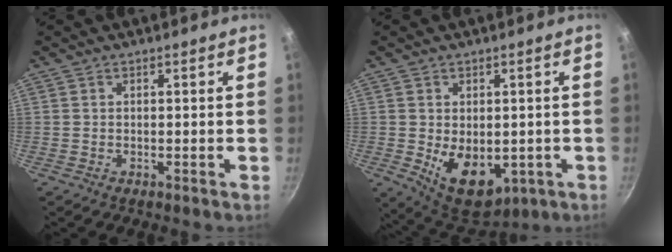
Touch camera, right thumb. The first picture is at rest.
{"total": 11.5, "force": [-2.4, 7.1, 8.7], "torque": [-0.111, -0.012, -0.012]}